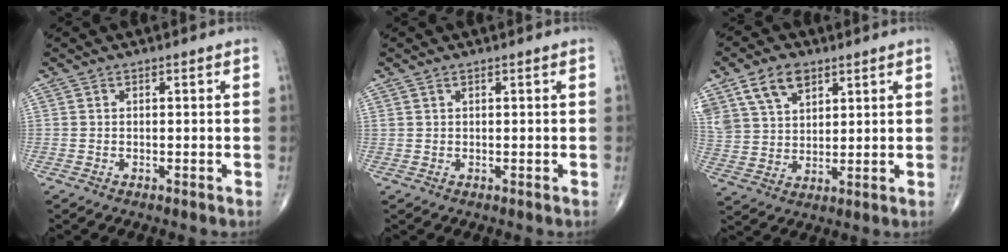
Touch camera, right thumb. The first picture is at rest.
{"total": 0.6, "force": [0.5, 0.3, 0.3], "torque": [-0.008, 0.004, 0.011]}
{"total": 10.6, "force": [6.1, 6.5, 5.8], "torque": [-0.096, -0.015, 0.124]}